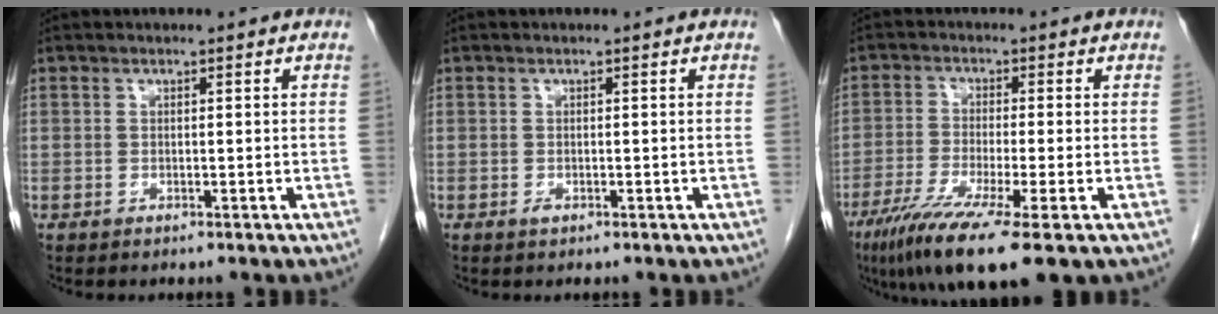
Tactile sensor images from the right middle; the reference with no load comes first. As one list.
[{"total": 0.6, "force": [-0.3, 0.3, 0.4], "torque": [-0.008, 0.000, -0.003]}, {"total": 11.6, "force": [-6.7, 0.5, 9.4], "torque": [-0.165, -0.030, -0.110]}]